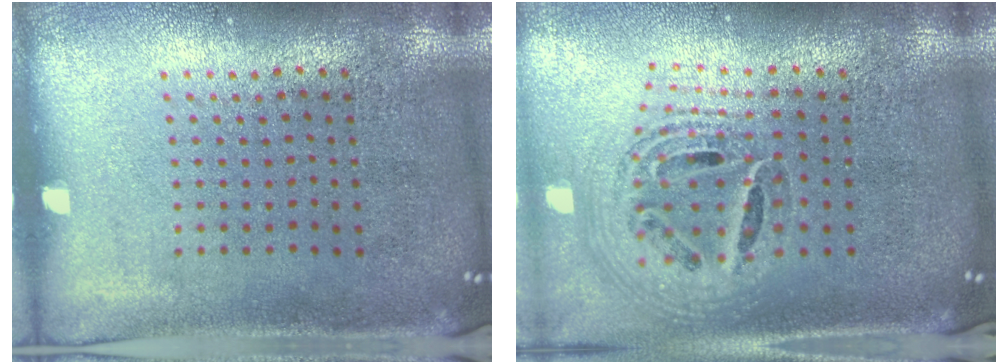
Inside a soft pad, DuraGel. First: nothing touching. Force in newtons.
{"total": 1.8, "press": 1.5, "slide": 1.0}